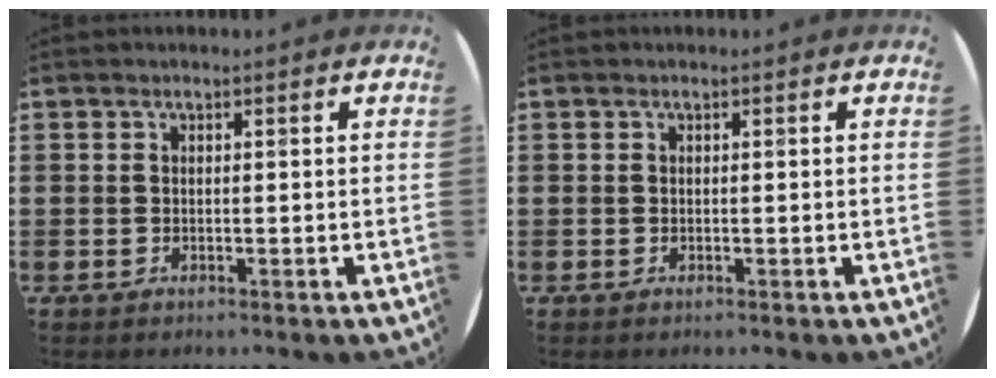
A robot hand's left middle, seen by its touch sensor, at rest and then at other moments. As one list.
[{"total": 0.0}]